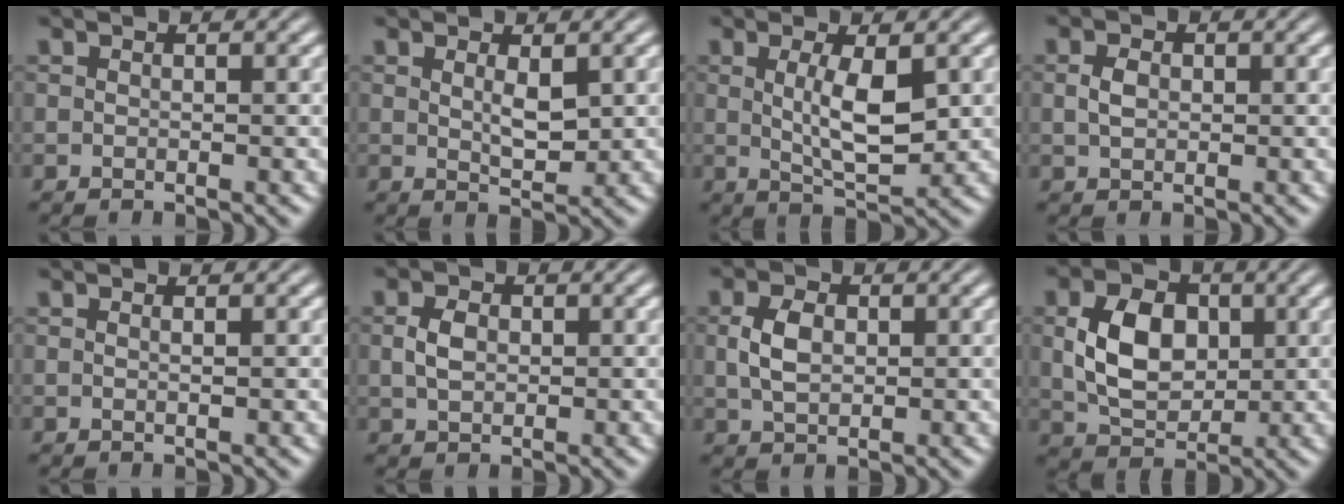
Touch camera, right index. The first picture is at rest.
{"total": 2.0, "force": [0.8, -0.4, 1.8], "torque": [-0.018, -0.011, 0.022]}
{"total": 4.1, "force": [0.4, 0.0, 4.1], "torque": [-0.059, -0.015, 0.019]}
{"total": 0.9, "force": [0.2, -0.2, 0.8], "torque": [-0.008, -0.005, 0.014]}
{"total": 0.7, "force": [0.2, -0.6, 0.3], "torque": [-0.004, -0.003, 0.005]}
{"total": 1.4, "force": [0.3, 0.3, 1.3], "torque": [-0.018, -0.005, 0.016]}
{"total": 2.3, "force": [0.4, 1.0, 2.0], "torque": [-0.035, -0.005, 0.020]}
{"total": 5.4, "force": [0.6, 3.5, 4.1], "torque": [-0.070, -0.011, 0.021]}